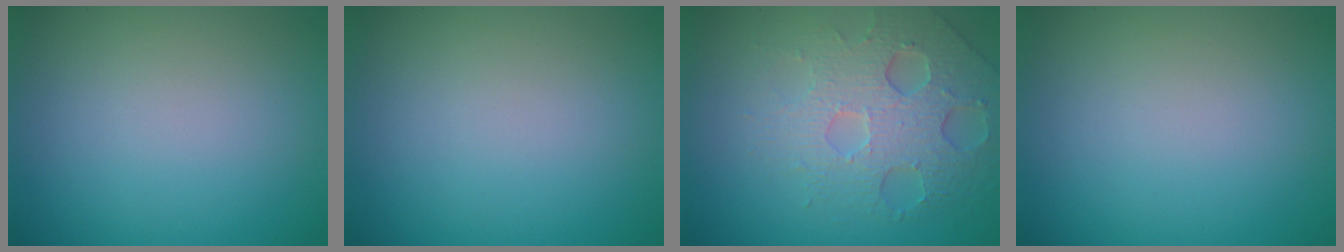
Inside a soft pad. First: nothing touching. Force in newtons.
{"total": 0.0}
{"total": 5.8, "press": 4.5, "slide": 3.7}
{"total": 0.0}